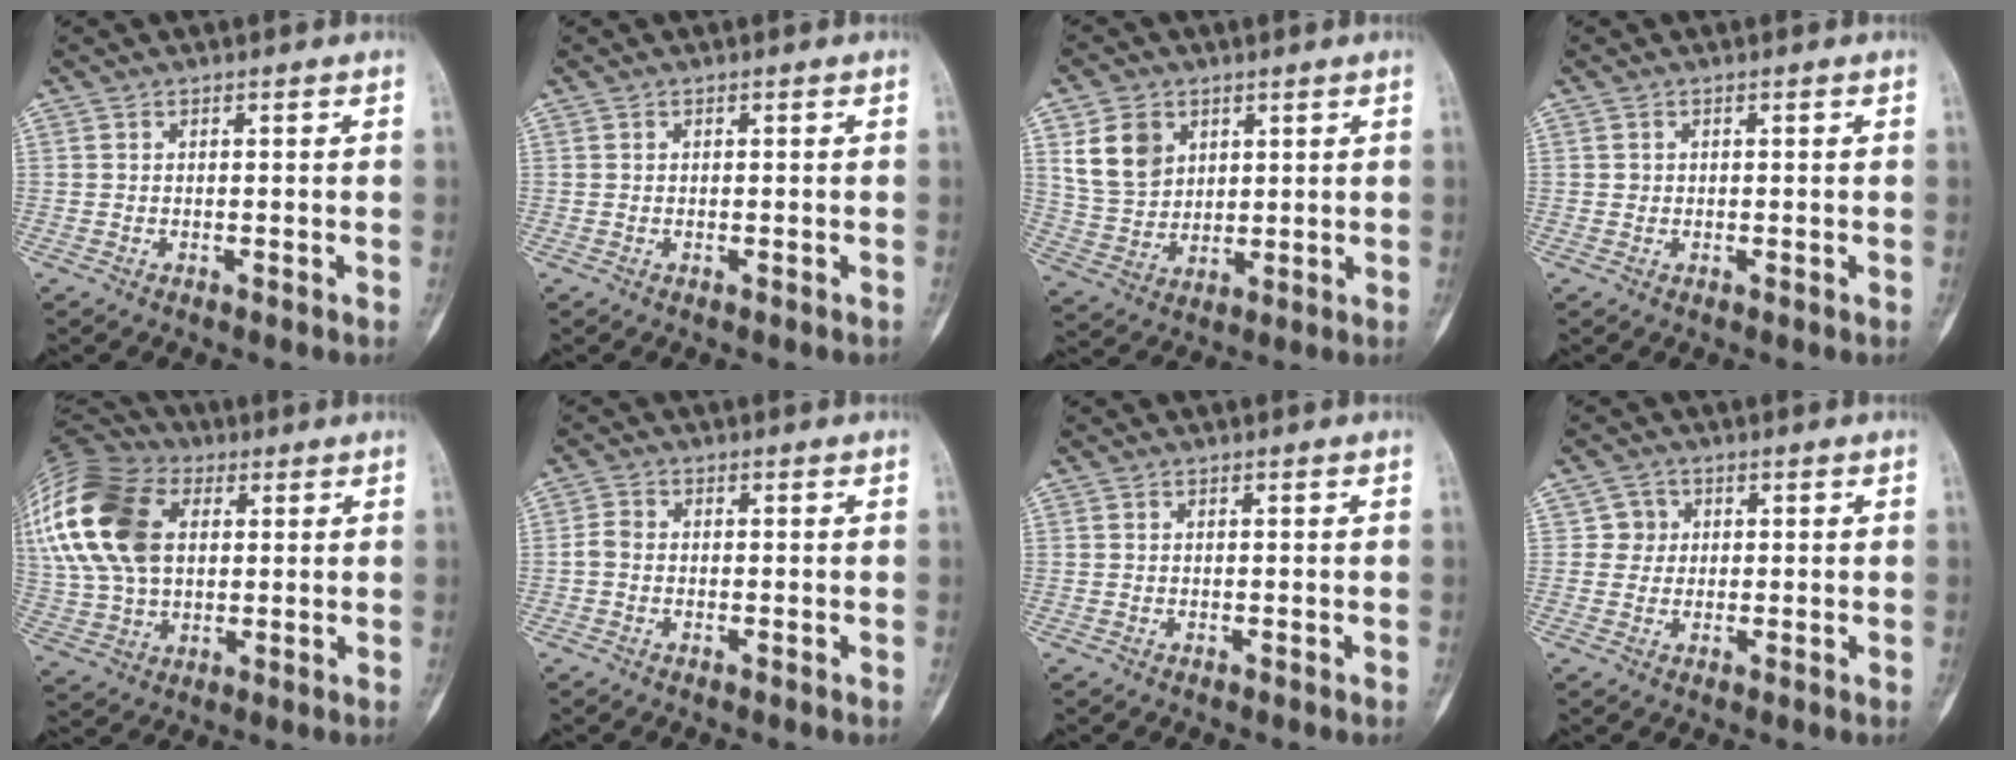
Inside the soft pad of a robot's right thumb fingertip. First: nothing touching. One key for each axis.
{"total": 0.0}
{"total": 10.0, "fx": 4.0, "fy": 7.7, "fz": 5.0, "tx": -0.070, "ty": -0.017, "tz": 0.089}
{"total": 0.6, "fx": 0.0, "fy": 0.6, "fz": 0.1, "tx": 0.003, "ty": 0.003, "tz": 0.001}
{"total": 26.1, "fx": 7.0, "fy": 17.4, "fz": 18.2, "tx": -0.420, "ty": 0.034, "tz": 0.133}
{"total": 2.1, "fx": -0.5, "fy": 1.5, "fz": 1.4, "tx": -0.027, "ty": 0.003, "tz": -0.018}
{"total": 0.0}
{"total": 2.9, "fx": 0.5, "fy": 2.9, "fz": 0.1, "tx": 0.021, "ty": 0.005, "tz": 0.001}